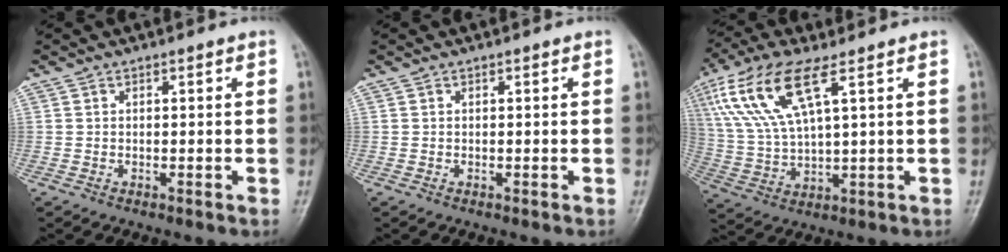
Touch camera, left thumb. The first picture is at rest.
{"total": 0.0}
{"total": 13.7, "force": [6.1, 4.3, 11.5], "torque": [-0.262, -0.007, 0.124]}